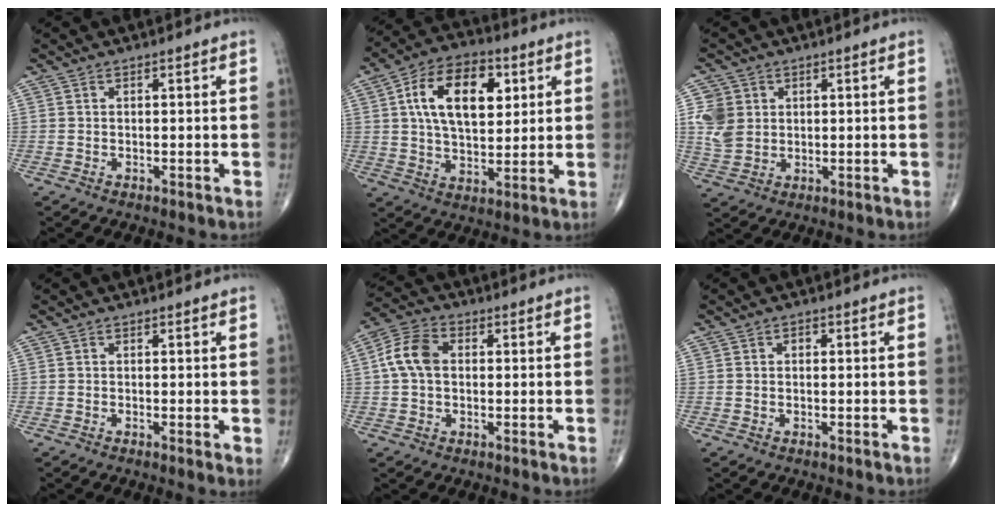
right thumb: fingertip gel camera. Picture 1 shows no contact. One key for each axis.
{"total": 15.9, "fx": 4.5, "fy": 9.1, "fz": 12.3, "tx": -0.186, "ty": -0.002, "tz": 0.074}
{"total": 6.5, "fx": 1.5, "fy": 5.6, "fz": 2.9, "tx": -0.041, "ty": -0.004, "tz": 0.036}
{"total": 1.2, "fx": 0.0, "fy": 0.2, "fz": 1.2, "tx": -0.021, "ty": -0.005, "tz": -0.003}
{"total": 7.8, "fx": 0.7, "fy": 5.4, "fz": 5.6, "tx": -0.111, "ty": 0.023, "tz": 0.007}
{"total": 1.1, "fx": 0.2, "fy": 0.8, "fz": 0.7, "tx": -0.007, "ty": 0.003, "tz": 0.001}